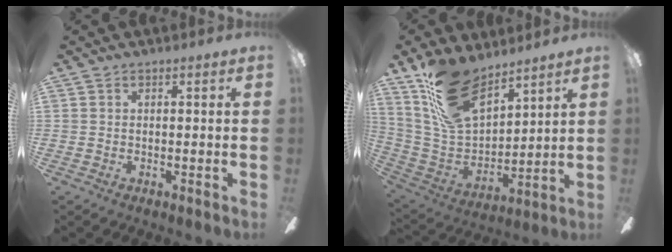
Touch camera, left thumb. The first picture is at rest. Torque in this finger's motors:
{"motor_torque": [0.37, 0.23, 1.14, -1.63, 0.10]}